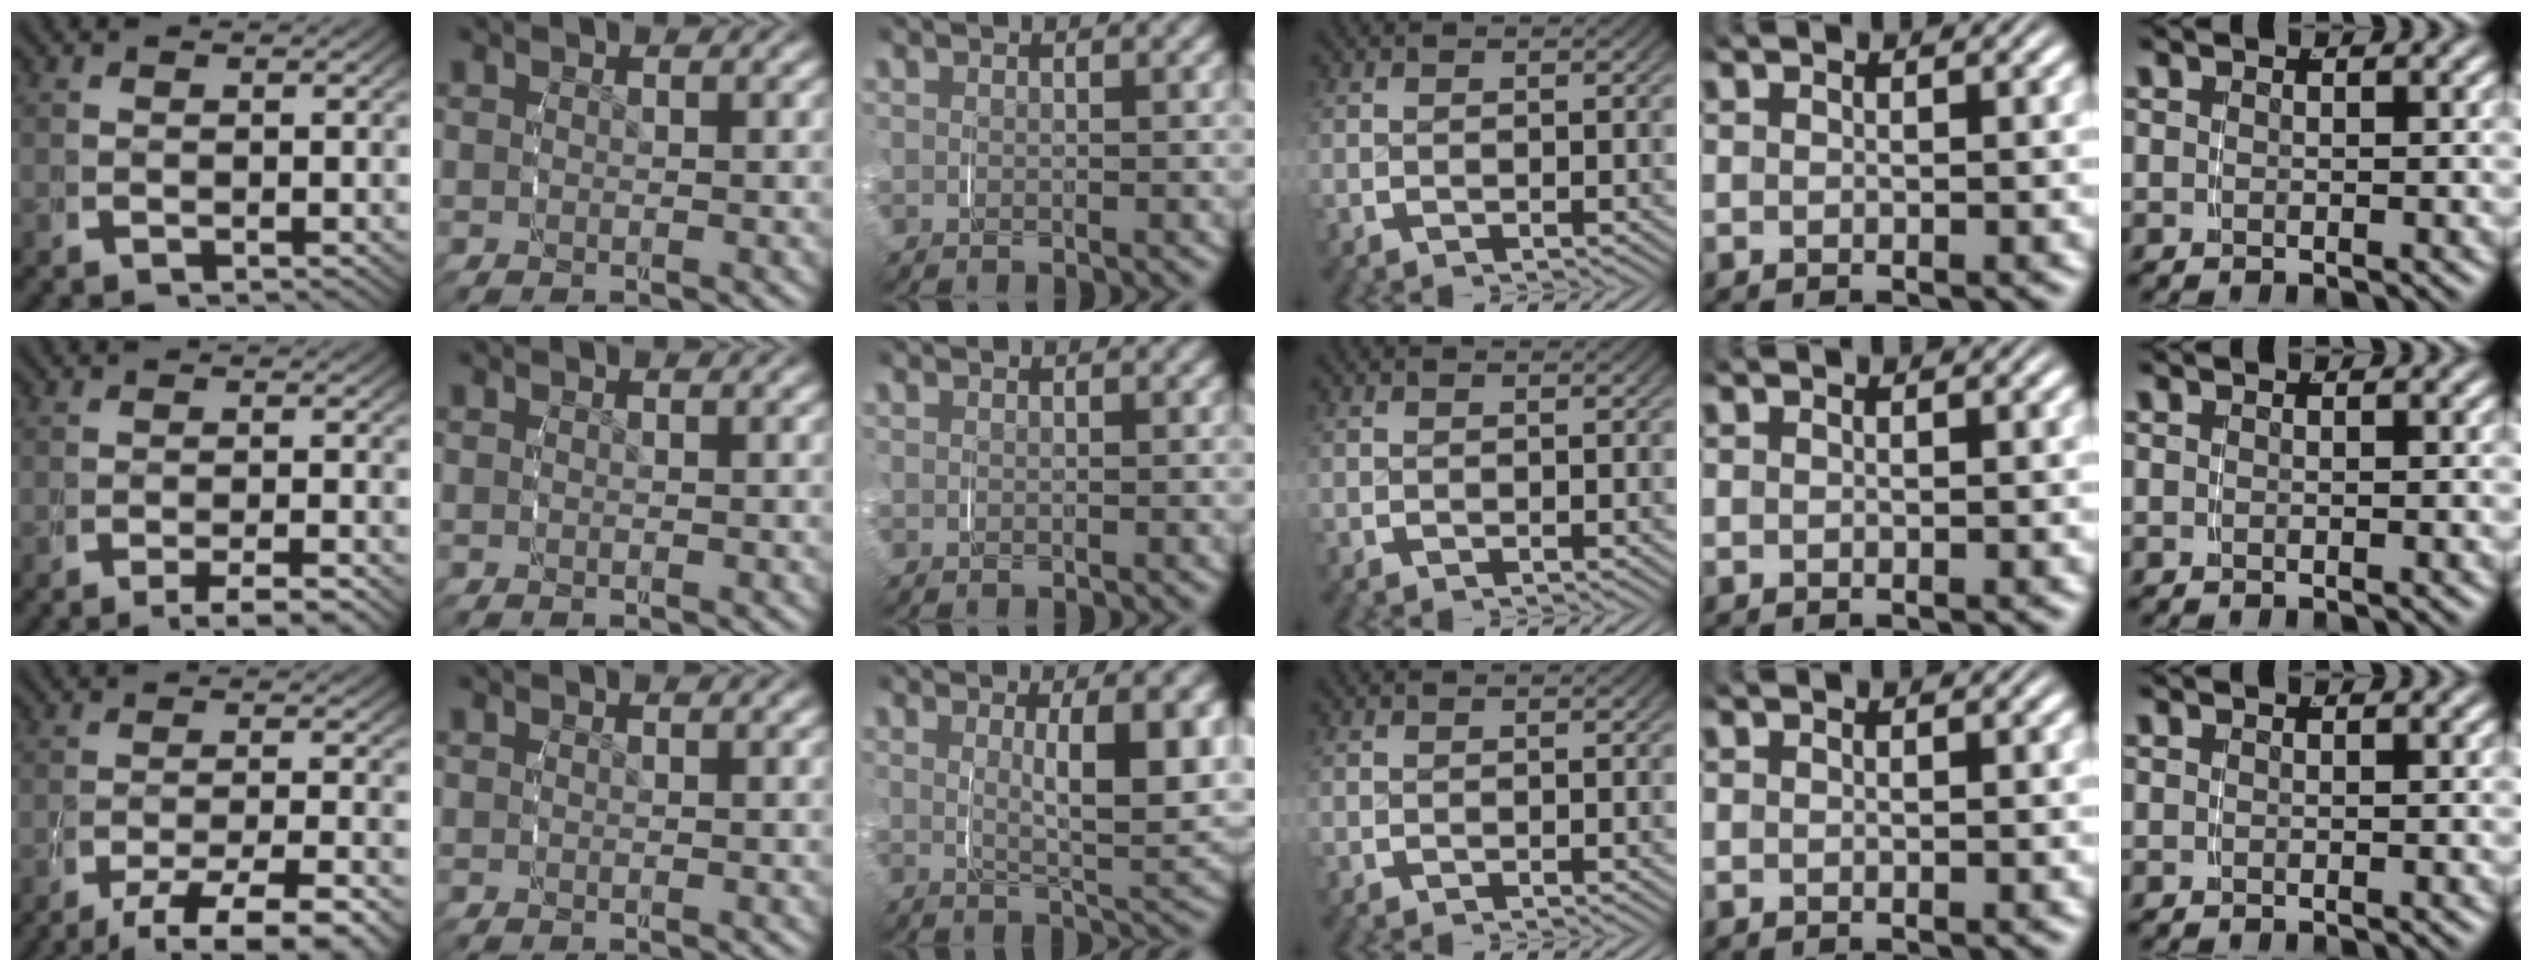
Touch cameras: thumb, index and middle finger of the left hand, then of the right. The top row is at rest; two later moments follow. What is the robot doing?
{"motion": "grasp_and_lifting", "object": "measuring cup"}